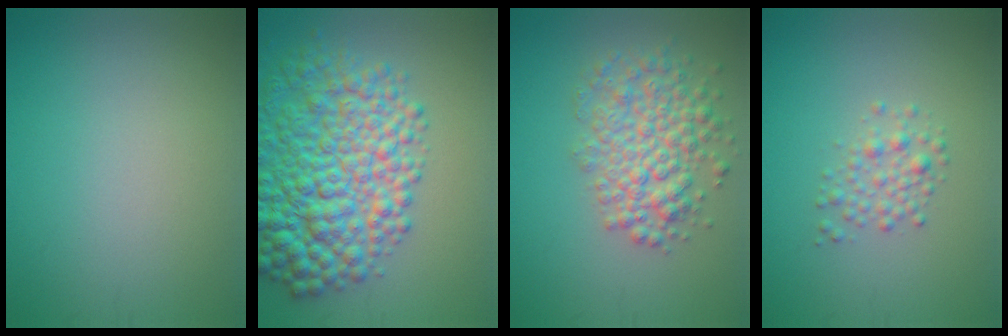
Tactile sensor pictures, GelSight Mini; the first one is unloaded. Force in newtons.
{"total": 10.2, "press": 10.2, "slide": 0.3}
{"total": 5.2, "press": 5.2, "slide": 0.2}
{"total": 1.9, "press": 1.9, "slide": 0.0}